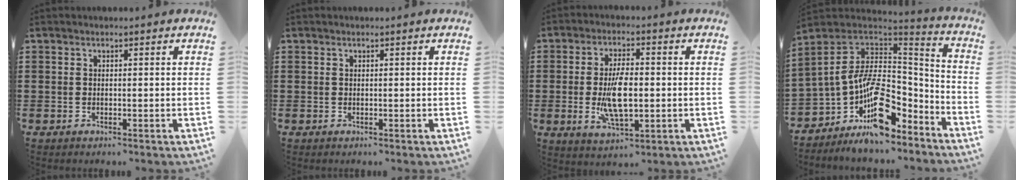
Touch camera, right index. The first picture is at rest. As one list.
[{"total": 0.0}, {"total": 8.7, "force": [-0.8, 3.6, 7.9], "torque": [-0.164, -0.004, -0.017]}, {"total": 12.9, "force": [-5.3, 7.4, 9.2], "torque": [-0.169, -0.003, -0.104]}]